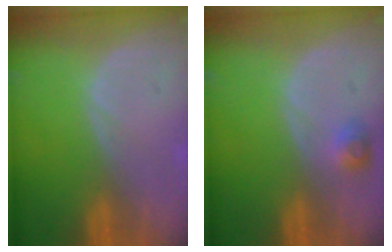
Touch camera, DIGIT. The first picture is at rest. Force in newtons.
{"total": 2.3, "press": 2.2, "slide": 0.7}